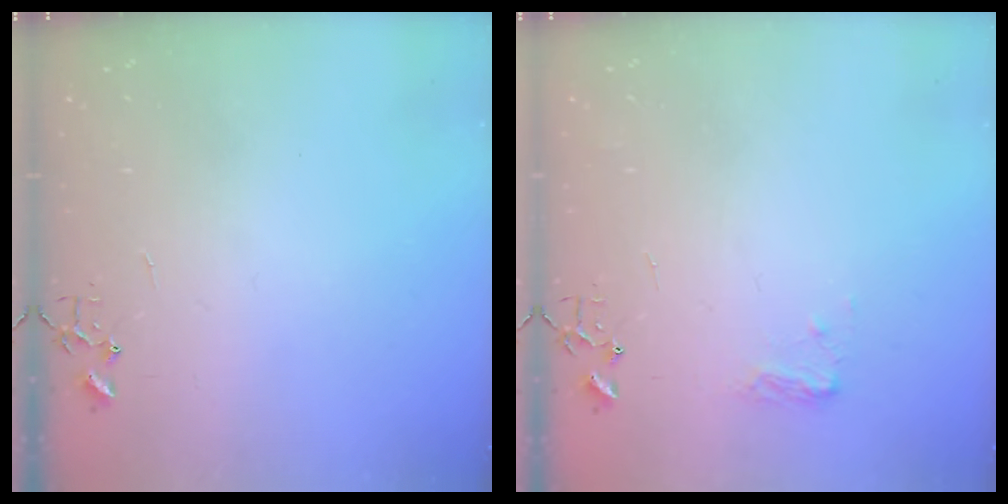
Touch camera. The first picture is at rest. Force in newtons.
{"total": 6.9, "press": 6.9, "slide": 0.7}